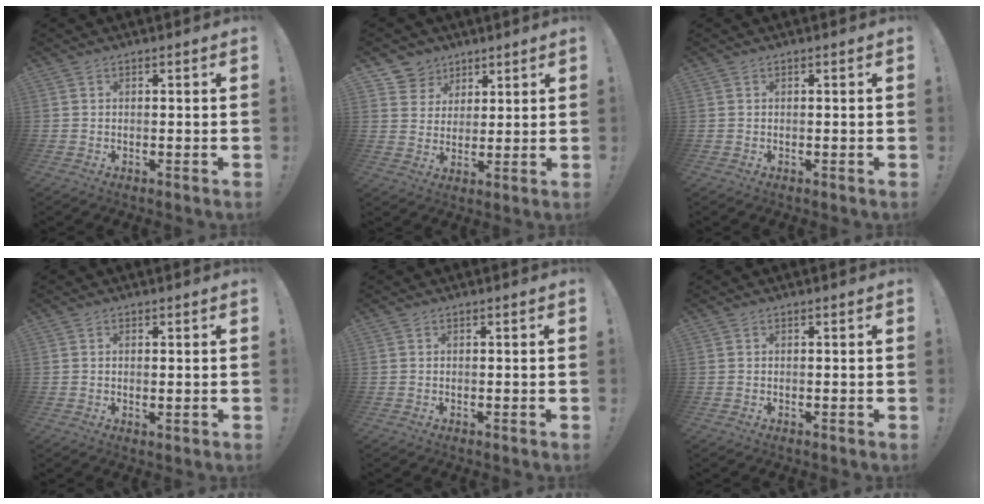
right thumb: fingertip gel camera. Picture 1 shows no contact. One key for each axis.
{"total": 7.6, "fx": 4.4, "fy": 6.1, "fz": 0.6, "tx": -0.013, "ty": -0.036, "tz": 0.089}
{"total": 0.0}
{"total": 0.9, "fx": 0.6, "fy": 0.3, "fz": 0.7, "tx": 0.002, "ty": -0.005, "tz": 0.008}
{"total": 0.0}
{"total": 0.0}